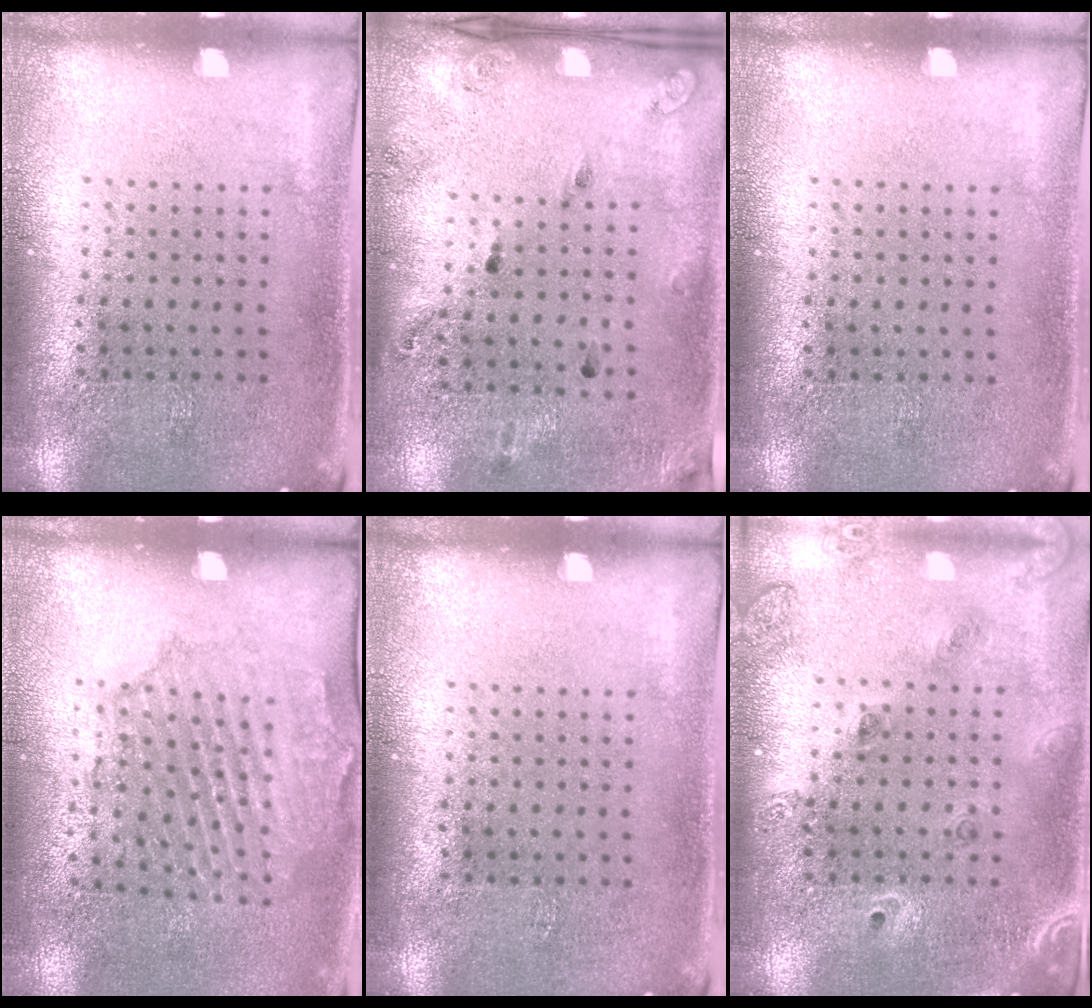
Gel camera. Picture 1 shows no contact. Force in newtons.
{"total": 1.9, "press": 1.1, "slide": 1.5}
{"total": 0.0}
{"total": 1.6, "press": 1.6, "slide": 0.3}
{"total": 0.0}
{"total": 1.5, "press": 1.3, "slide": 0.7}